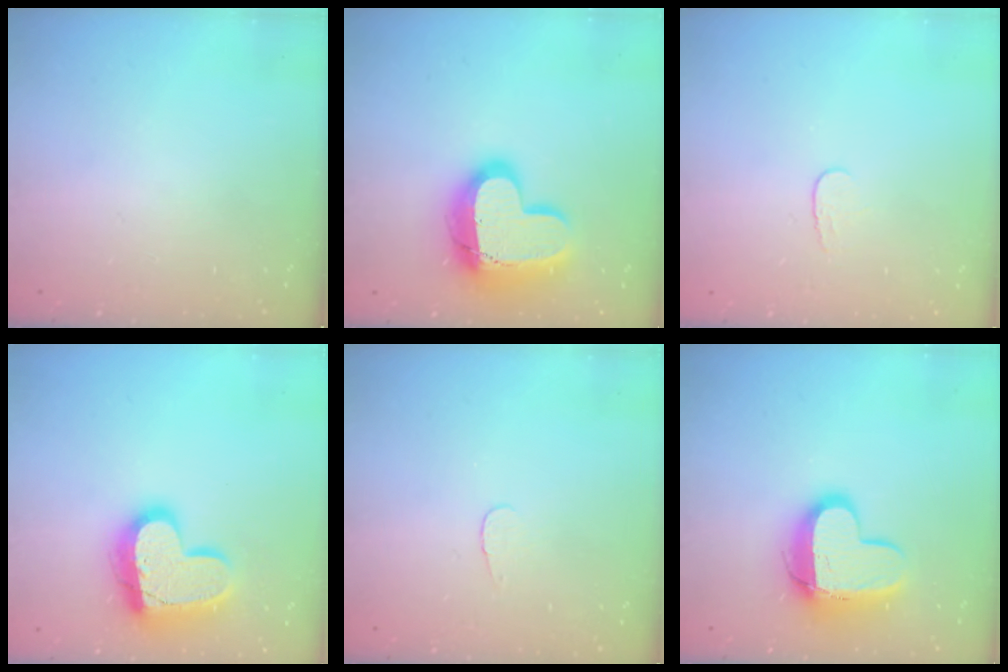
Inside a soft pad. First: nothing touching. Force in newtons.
{"total": 23.1, "press": 23.0, "slide": 1.7}
{"total": 3.6, "press": 3.5, "slide": 0.4}
{"total": 19.1, "press": 19.0, "slide": 1.8}
{"total": 3.4, "press": 3.4, "slide": 0.4}
{"total": 12.8, "press": 12.7, "slide": 1.4}